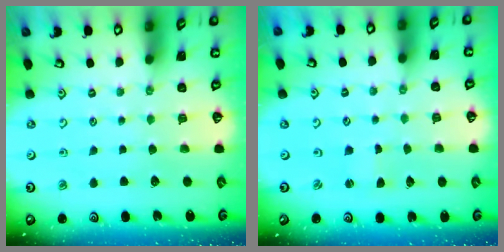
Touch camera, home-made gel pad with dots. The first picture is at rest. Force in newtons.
{"total": 0.0}